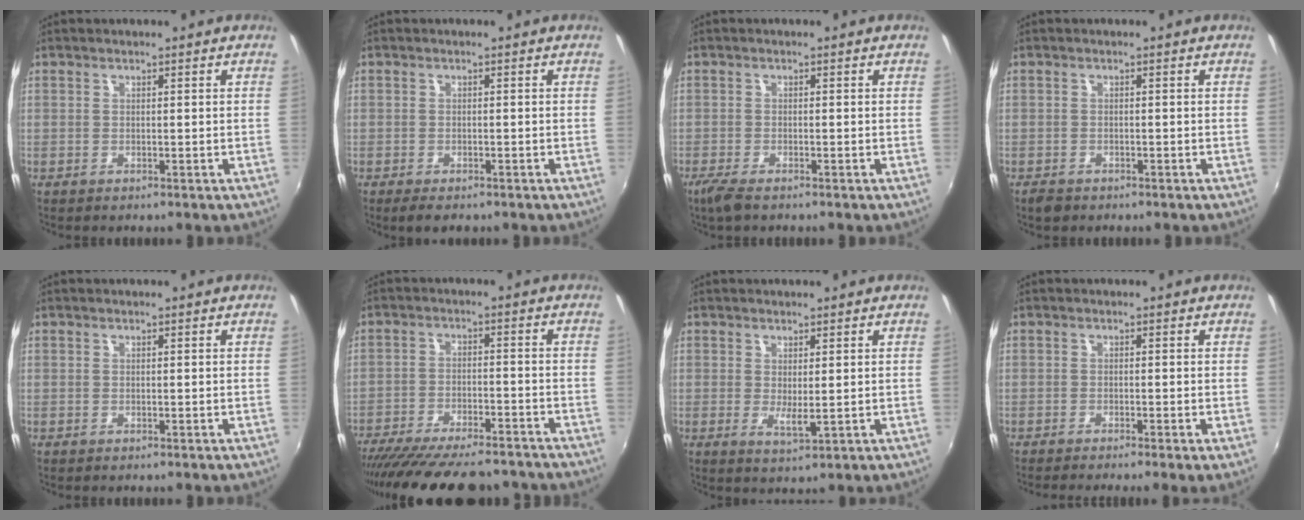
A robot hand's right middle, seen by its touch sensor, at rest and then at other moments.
{"total": 3.0, "force": [-2.2, 1.4, 1.5], "torque": [-0.035, -0.011, -0.037]}
{"total": 3.3, "force": [-2.4, 0.7, 2.2], "torque": [-0.054, -0.010, -0.046]}
{"total": 2.1, "force": [-1.6, 1.1, 0.8], "torque": [-0.022, -0.003, -0.028]}
{"total": 0.0}
{"total": 21.2, "force": [-18.3, 5.0, 9.5], "torque": [-0.187, -0.033, -0.265]}
{"total": 2.6, "force": [0.3, 0.7, 2.5], "torque": [-0.043, -0.009, 0.007]}
{"total": 2.4, "force": [-1.6, -0.5, 1.8], "torque": [-0.036, -0.009, -0.030]}